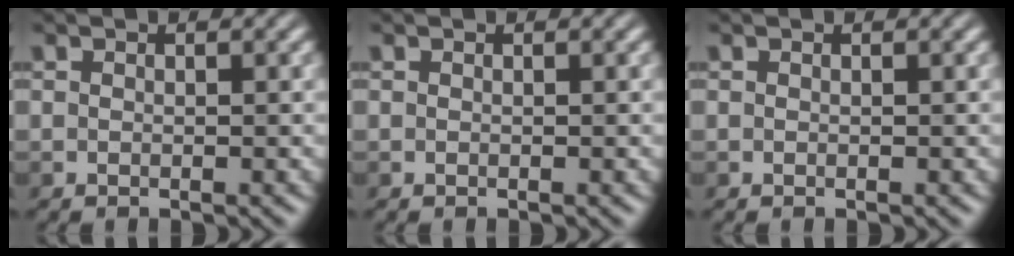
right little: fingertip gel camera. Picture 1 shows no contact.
{"total": 0.0}
{"total": 0.0}